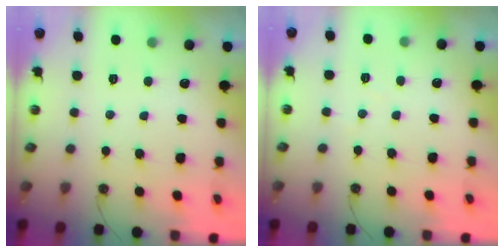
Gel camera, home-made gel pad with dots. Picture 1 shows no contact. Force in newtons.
{"total": 4.1, "press": 4.1, "slide": 0.8}